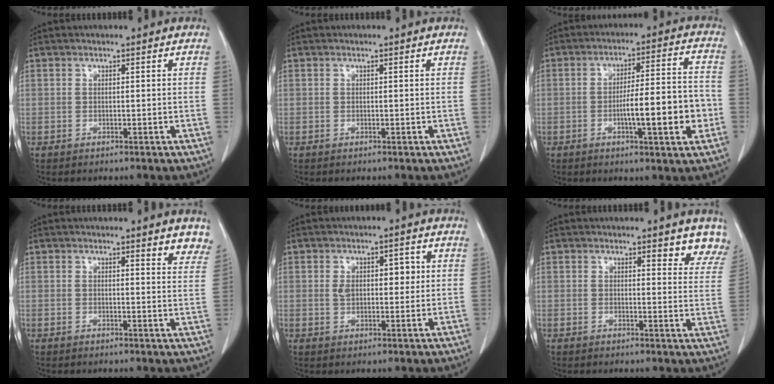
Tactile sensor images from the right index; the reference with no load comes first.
{"total": 0.0}
{"total": 11.5, "force": [-3.1, 1.3, 11.0], "torque": [-0.172, 0.011, -0.045]}
{"total": 4.7, "force": [4.1, 1.0, 2.1], "torque": [-0.012, -0.017, 0.031]}
{"total": 4.6, "force": [0.8, 2.5, 3.7], "torque": [-0.065, 0.015, 0.020]}
{"total": 6.1, "force": [5.3, 1.5, 2.6], "torque": [-0.013, -0.018, 0.042]}